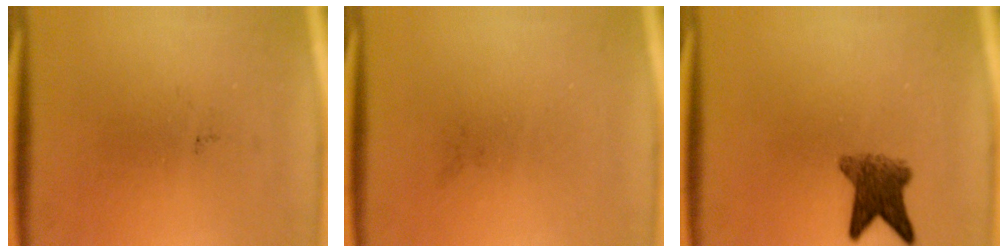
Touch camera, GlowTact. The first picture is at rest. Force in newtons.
{"total": 0.0}
{"total": 5.2}